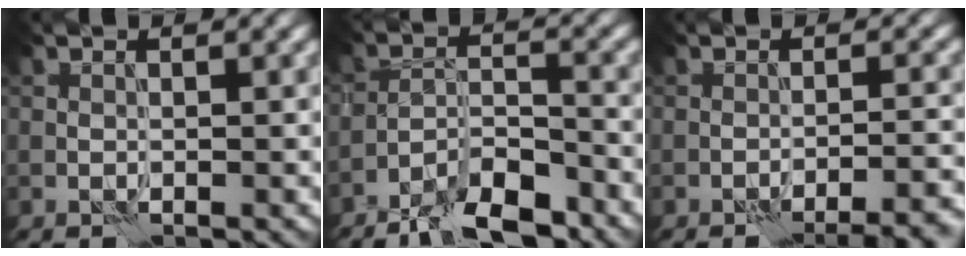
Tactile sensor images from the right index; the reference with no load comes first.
{"total": 6.4, "force": [-5.2, 1.7, 3.3], "torque": [-0.050, 0.006, -0.097]}
{"total": 6.8, "force": [-5.6, 1.5, 3.5], "torque": [-0.029, 0.016, -0.059]}